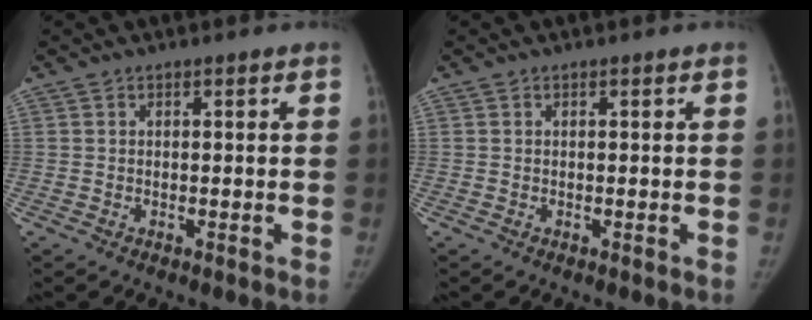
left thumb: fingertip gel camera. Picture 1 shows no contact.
{"total": 0.0}